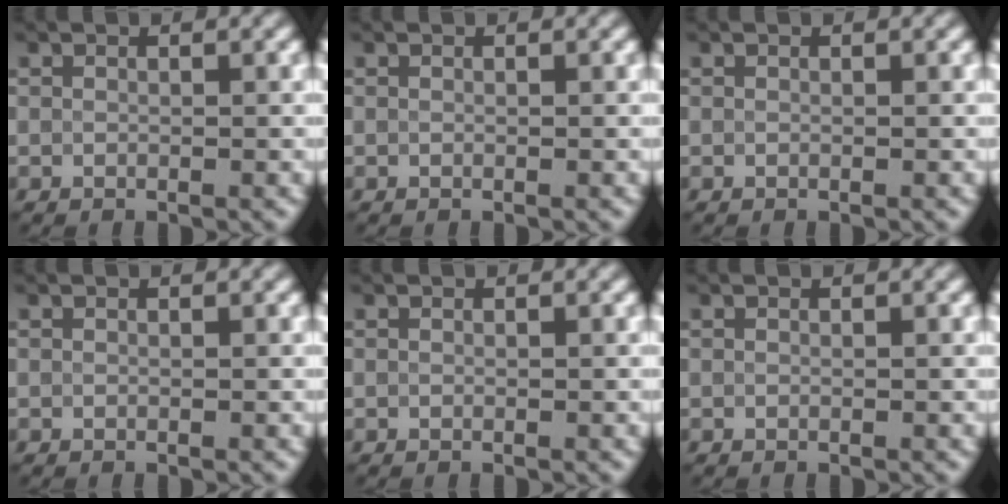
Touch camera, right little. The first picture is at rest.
{"total": 0.0}
{"total": 0.0}
{"total": 0.0}
{"total": 0.0}
{"total": 0.0}